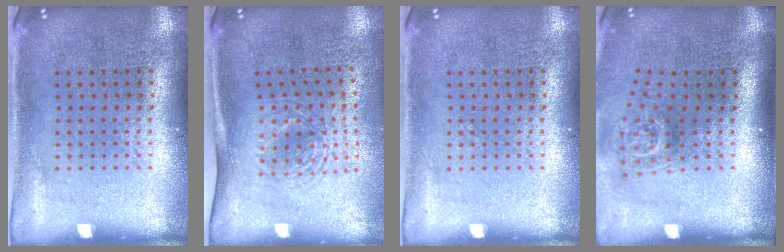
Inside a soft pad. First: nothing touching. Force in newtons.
{"total": 1.7, "press": 1.3, "slide": 1.1}
{"total": 0.0}
{"total": 1.8, "press": 1.2, "slide": 1.3}